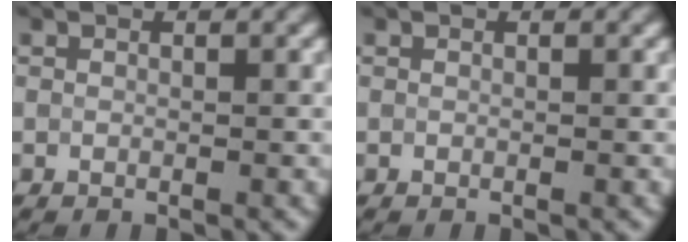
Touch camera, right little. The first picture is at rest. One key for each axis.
{"total": 0.0}